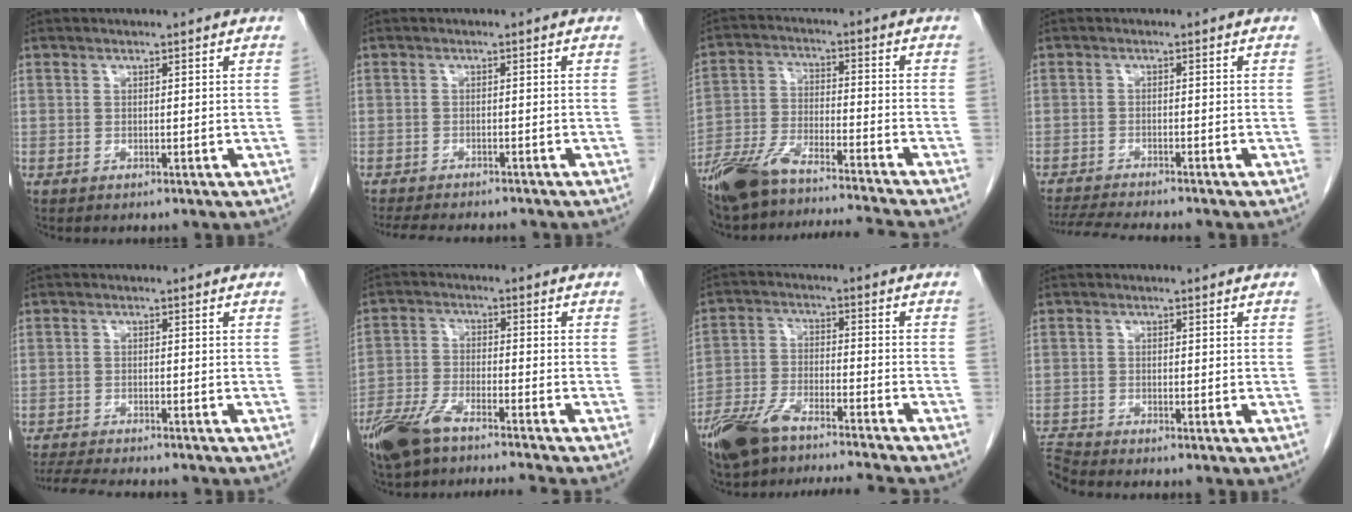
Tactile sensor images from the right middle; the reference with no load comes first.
{"total": 10.3, "force": [-9.2, 2.0, 4.2], "torque": [-0.065, -0.014, -0.124]}
{"total": 14.7, "force": [-13.1, 0.0, 6.7], "torque": [-0.133, 0.001, -0.230]}
{"total": 8.7, "force": [-7.9, -0.2, 3.7], "torque": [-0.054, -0.016, -0.125]}
{"total": 10.5, "force": [-9.4, 1.0, 4.5], "torque": [-0.066, -0.016, -0.138]}
{"total": 9.3, "force": [-7.9, 0.3, 4.8], "torque": [-0.095, -0.016, -0.146]}
{"total": 12.5, "force": [-11.0, 0.7, 5.8], "torque": [-0.113, -0.001, -0.193]}
{"total": 2.8, "force": [-2.6, -1.1, 0.0], "torque": [-0.006, -0.015, -0.050]}